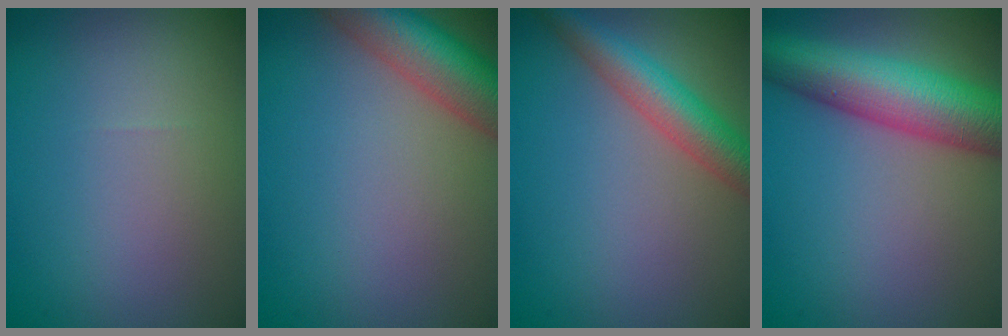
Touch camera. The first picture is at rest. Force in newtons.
{"total": 7.1, "press": 7.1, "slide": 0.4}
{"total": 5.0, "press": 5.0, "slide": 0.2}
{"total": 9.4, "press": 9.4, "slide": 0.3}